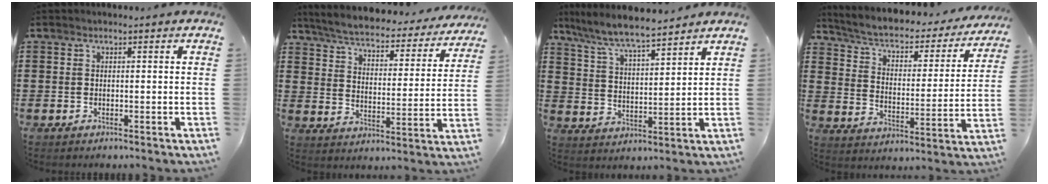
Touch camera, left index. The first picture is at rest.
{"total": 4.5, "force": [4.2, 0.3, 1.6], "torque": [-0.055, -0.035, 0.066]}
{"total": 6.9, "force": [6.2, 0.5, 3.0], "torque": [-0.083, -0.031, 0.107]}
{"total": 3.5, "force": [2.3, 1.4, 2.1], "torque": [-0.057, -0.025, 0.028]}